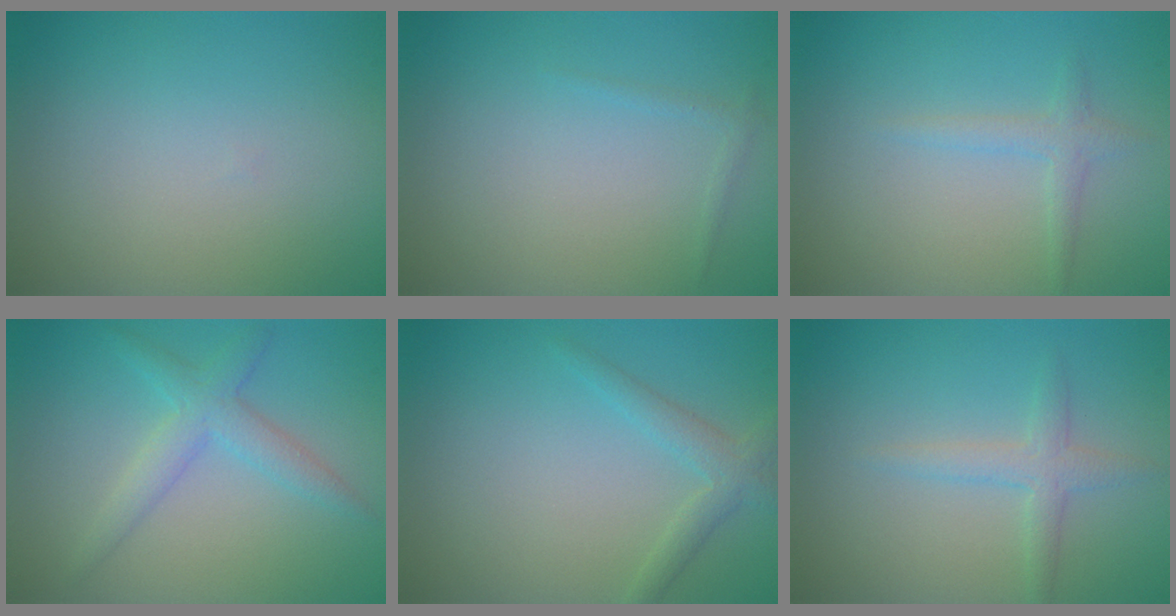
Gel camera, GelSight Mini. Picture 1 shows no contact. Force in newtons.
{"total": 0.6, "press": 0.6, "slide": 0.1}
{"total": 1.4, "press": 1.4, "slide": 0.1}
{"total": 3.0, "press": 3.0, "slide": 0.1}
{"total": 2.0, "press": 2.0, "slide": 0.2}
{"total": 2.1, "press": 2.1, "slide": 0.1}